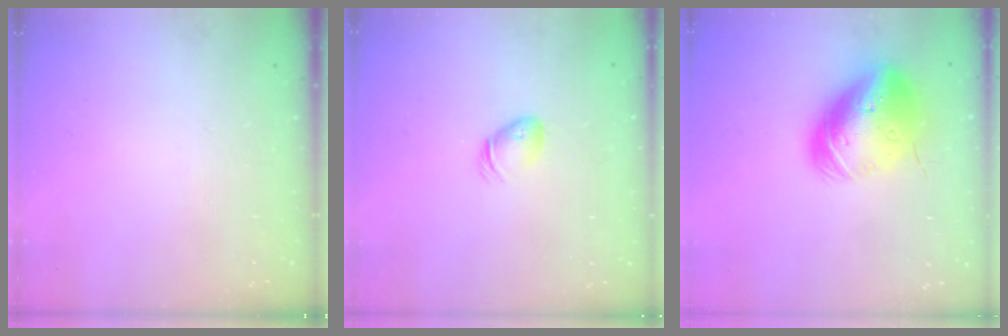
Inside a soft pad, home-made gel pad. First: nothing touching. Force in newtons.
{"total": 6.1, "press": 6.0, "slide": 1.2}
{"total": 25.7, "press": 25.4, "slide": 4.0}